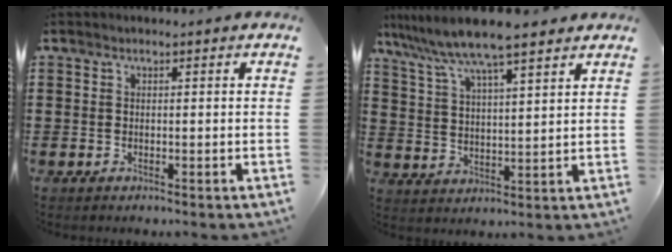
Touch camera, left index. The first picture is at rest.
{"total": 8.1, "force": [6.9, 0.3, 4.2], "torque": [-0.105, -0.027, 0.119]}